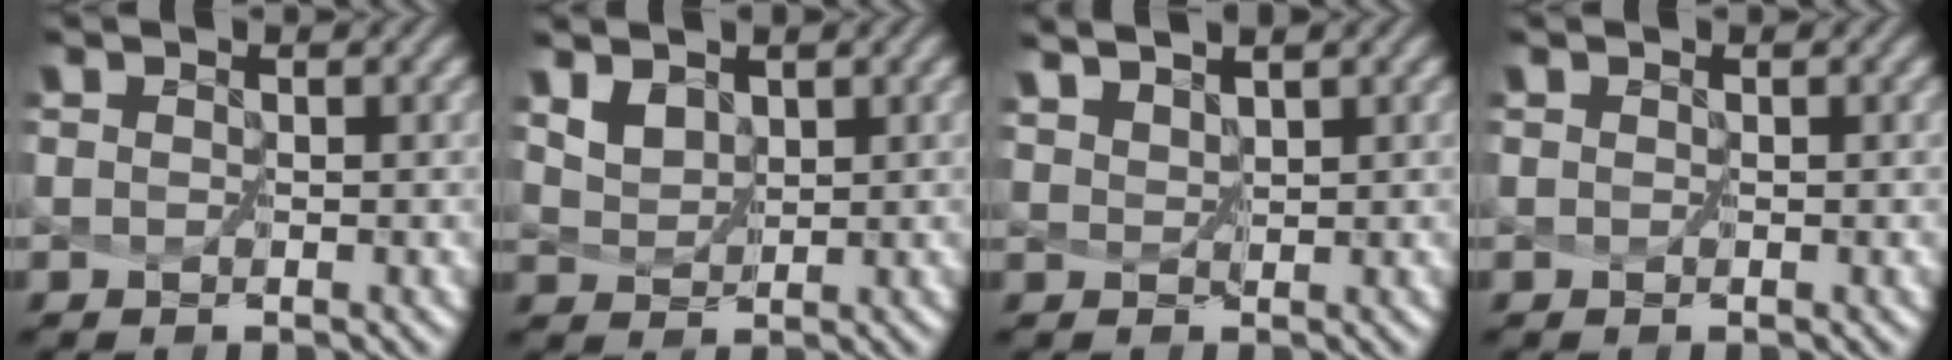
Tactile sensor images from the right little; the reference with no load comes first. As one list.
[{"total": 4.6, "force": [3.4, 2.6, 1.7], "torque": [-0.066, 0.004, 0.068]}, {"total": 2.2, "force": [2.2, 0.0, 0.4], "torque": [-0.018, -0.001, 0.043]}, {"total": 0.0}]